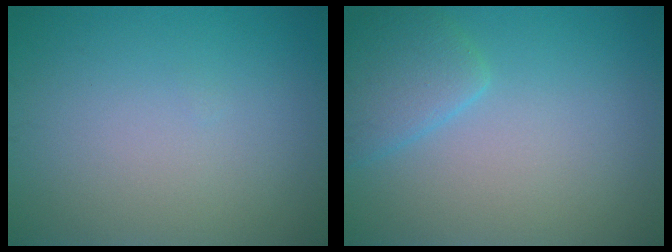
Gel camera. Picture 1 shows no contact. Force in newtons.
{"total": 3.0, "press": 2.9, "slide": 0.3}